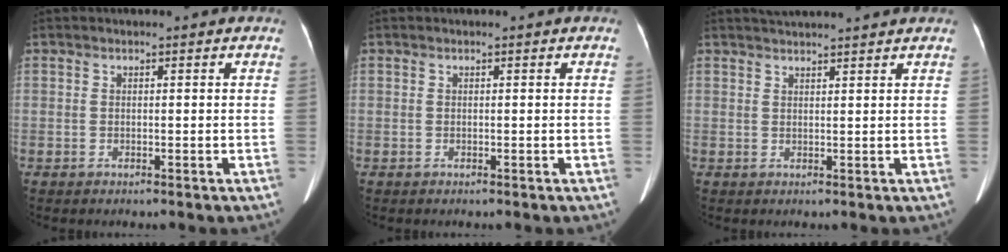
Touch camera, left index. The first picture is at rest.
{"total": 0.0}
{"total": 6.5, "force": [6.1, -0.6, 2.3], "torque": [-0.033, 0.031, 0.078]}